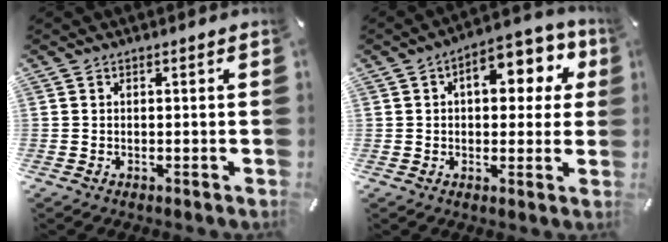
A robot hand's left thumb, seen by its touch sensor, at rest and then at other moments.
{"total": 11.5, "force": [3.4, 6.6, 8.8], "torque": [-0.112, -0.008, 0.051]}